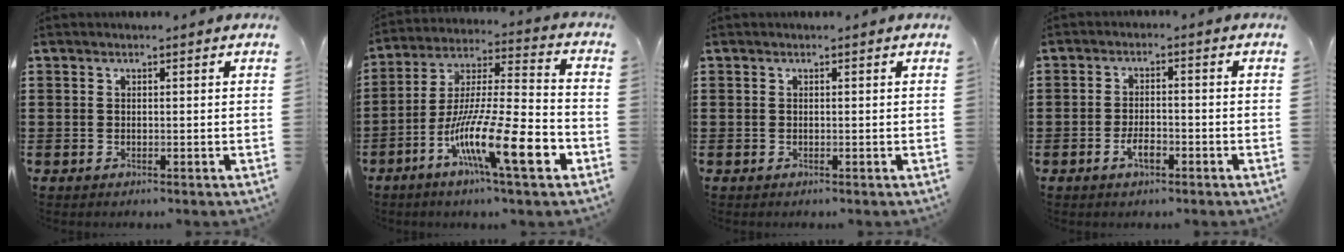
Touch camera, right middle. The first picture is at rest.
{"total": 15.8, "force": [-7.8, 2.5, 13.5], "torque": [-0.255, -0.004, -0.136]}
{"total": 0.0}
{"total": 3.1, "force": [-1.5, 1.2, 2.4], "torque": [-0.042, 0.005, -0.028]}